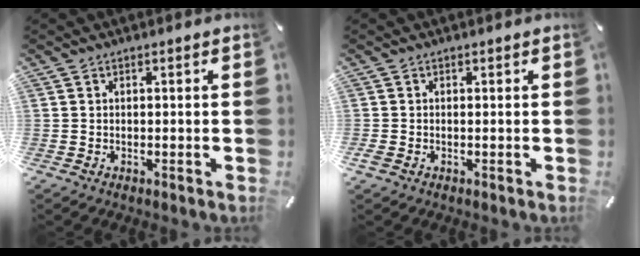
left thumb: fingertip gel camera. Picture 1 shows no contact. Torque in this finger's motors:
{"motor_torque": [-0.29, 0.22, 0.00, 0.09, 0.00]}